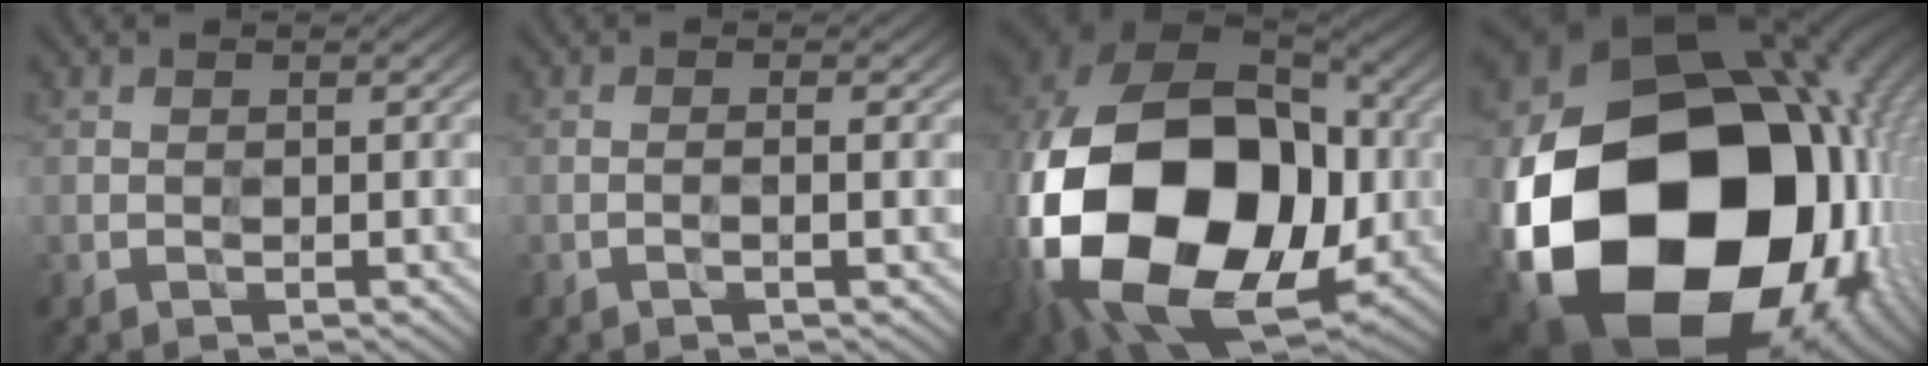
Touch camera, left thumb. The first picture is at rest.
{"total": 1.3, "force": [-0.5, 0.1, 1.3], "torque": [-0.021, 0.004, -0.008]}
{"total": 22.9, "force": [-2.5, 17.5, 14.6], "torque": [-0.376, -0.055, -0.018]}
{"total": 23.7, "force": [-4.3, 18.7, 13.9], "torque": [-0.307, -0.095, -0.052]}